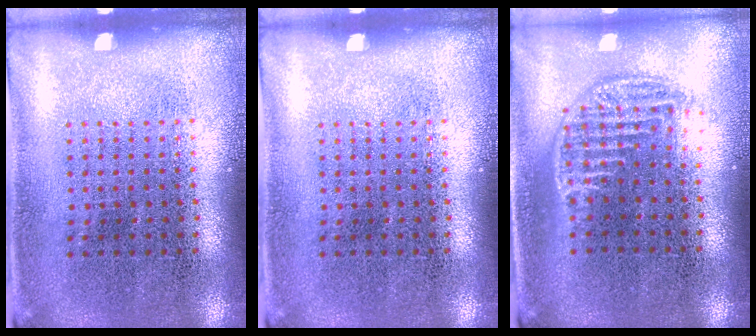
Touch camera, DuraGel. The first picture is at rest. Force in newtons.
{"total": 0.0}
{"total": 1.1, "press": 1.0, "slide": 0.5}